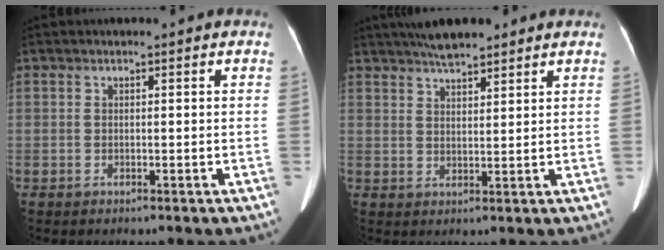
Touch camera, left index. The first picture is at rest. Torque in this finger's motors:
{"motor_torque": [0.82, -0.84, 0.09, 0.05]}